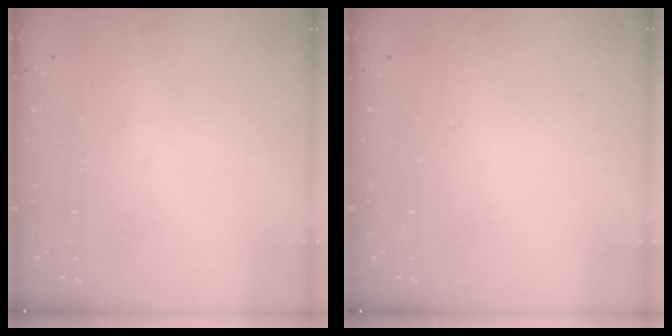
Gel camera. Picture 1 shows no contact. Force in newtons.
{"total": 0.0}